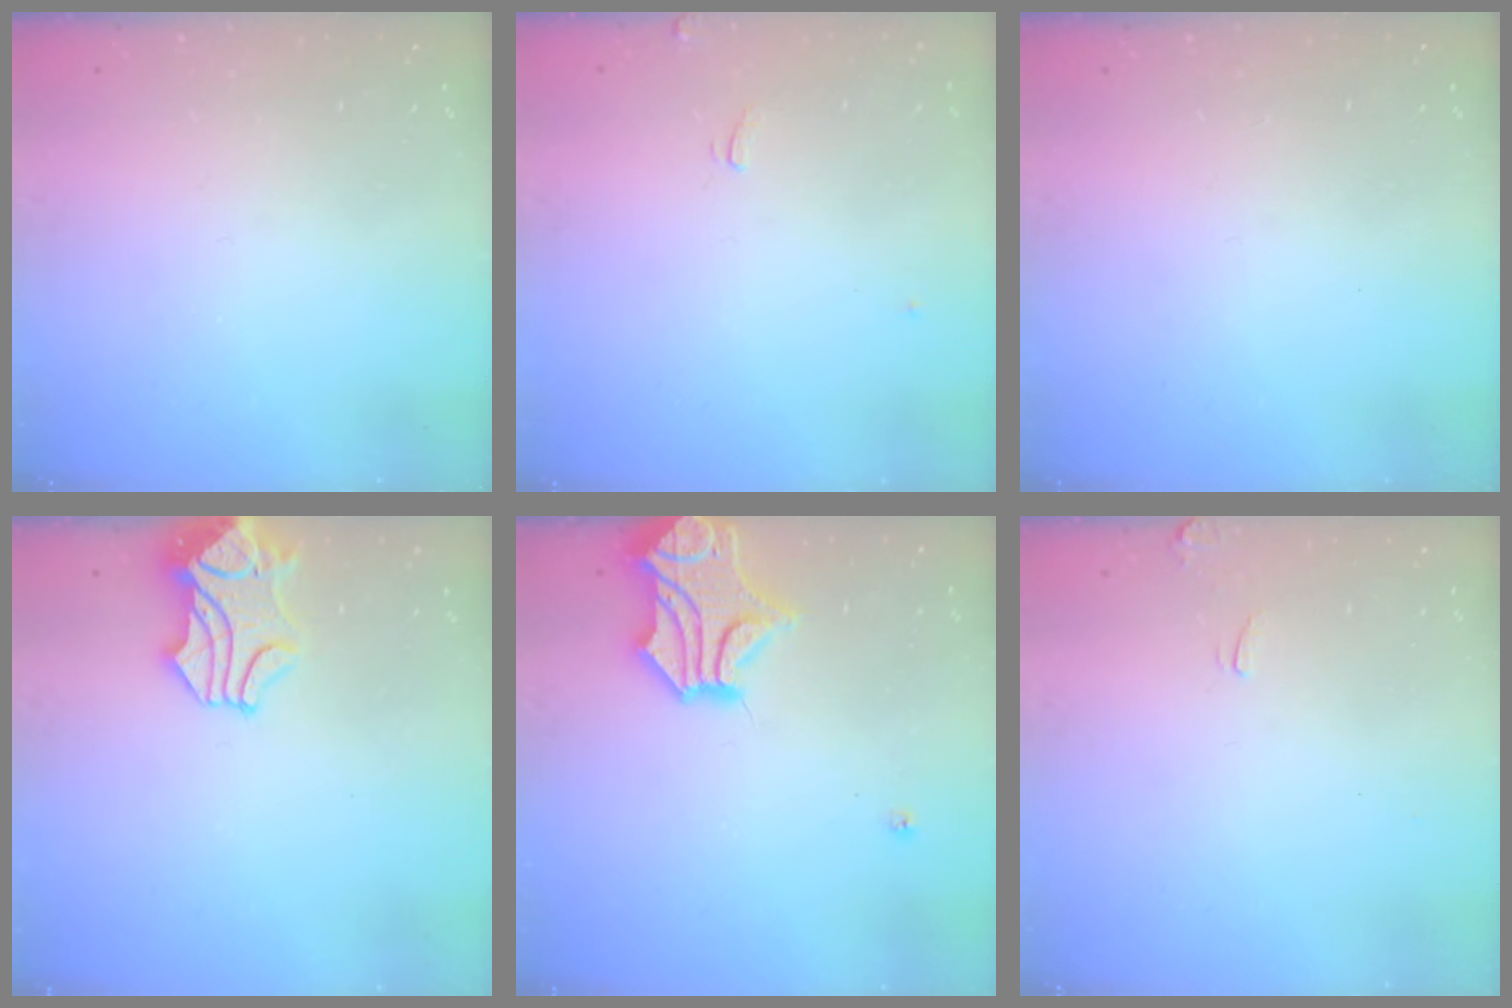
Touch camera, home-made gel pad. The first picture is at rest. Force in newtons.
{"total": 2.7, "press": 2.7, "slide": 0.3}
{"total": 0.0}
{"total": 1.0, "press": 0.4, "slide": 0.9}
{"total": 5.3, "press": 4.9, "slide": 1.9}
{"total": 2.6, "press": 2.5, "slide": 0.2}